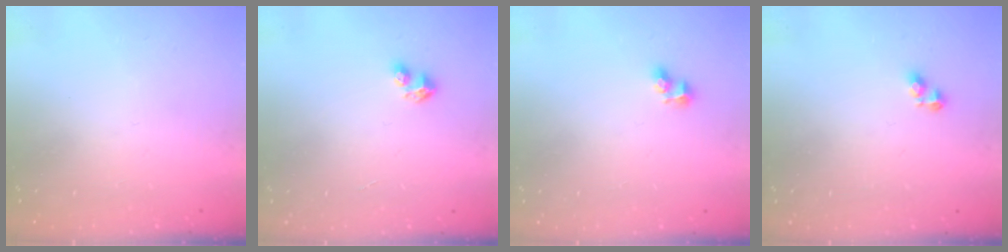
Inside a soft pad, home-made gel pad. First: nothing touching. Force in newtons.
{"total": 3.0, "press": 2.9, "slide": 0.3}
{"total": 2.7, "press": 2.5, "slide": 1.0}
{"total": 3.2, "press": 3.1, "slide": 0.4}